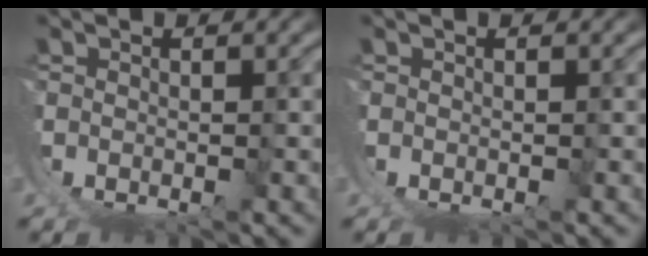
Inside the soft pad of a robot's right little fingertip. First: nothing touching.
{"total": 0.0}